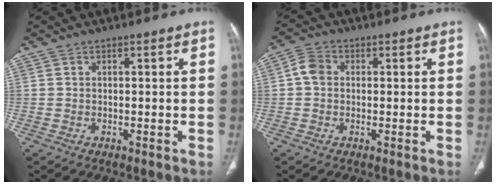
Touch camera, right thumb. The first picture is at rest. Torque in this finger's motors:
{"motor_torque": [0.24, 1.19, 0.28, -0.10, 0.02]}